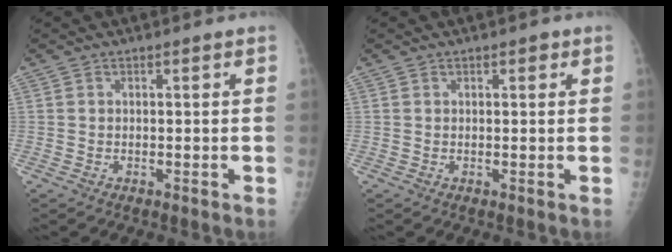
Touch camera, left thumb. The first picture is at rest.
{"total": 1.2, "force": [0.7, 0.6, 0.8], "torque": [-0.001, -0.001, 0.006]}